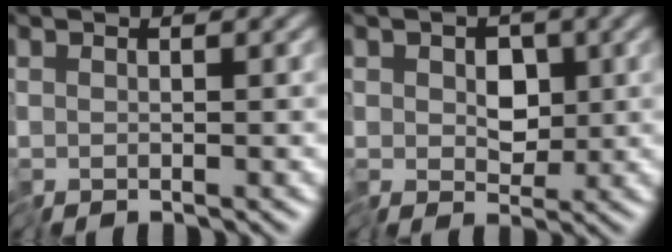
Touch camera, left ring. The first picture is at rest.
{"total": 3.3, "force": [-0.3, 2.5, 2.1], "torque": [-0.037, -0.004, -0.011]}